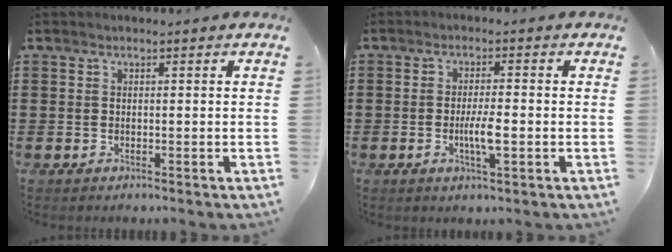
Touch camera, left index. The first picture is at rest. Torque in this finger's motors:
{"motor_torque": [1.05, 0.32, 0.40, 0.07]}